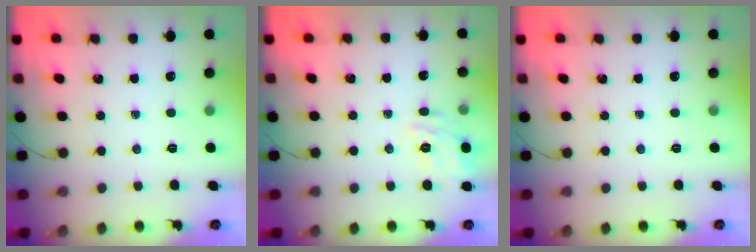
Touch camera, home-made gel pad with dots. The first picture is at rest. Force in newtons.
{"total": 7.1, "press": 7.0, "slide": 0.7}
{"total": 0.0}